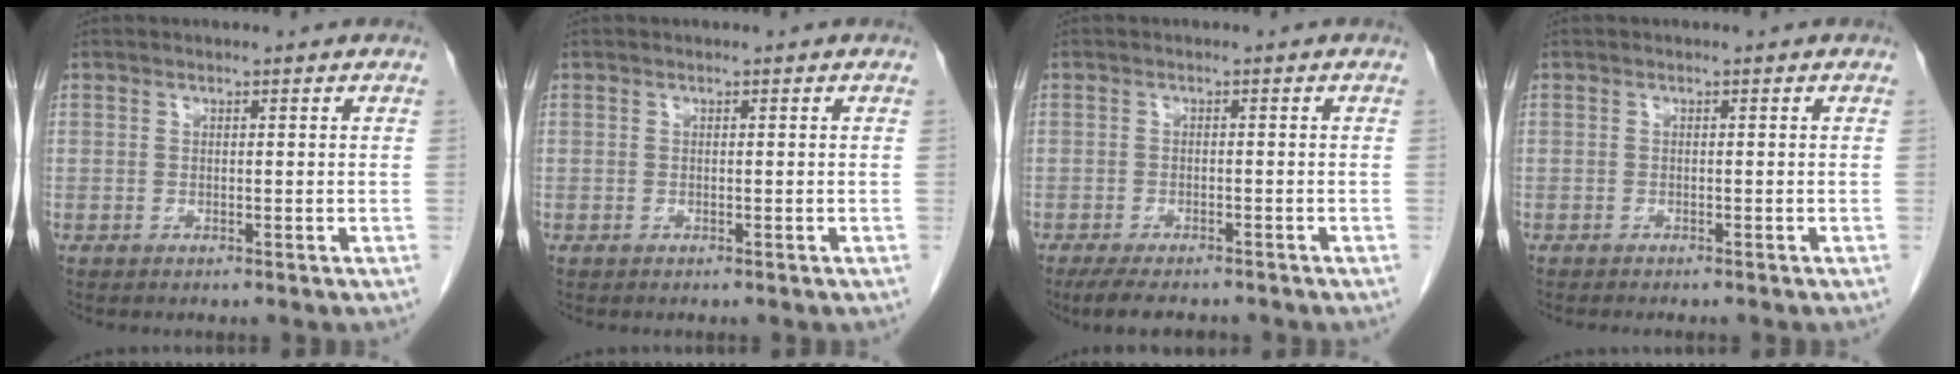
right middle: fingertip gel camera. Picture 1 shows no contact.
{"total": 0.0}
{"total": 7.0, "force": [-5.9, 1.9, 3.3], "torque": [-0.051, -0.010, -0.087]}
{"total": 2.8, "force": [-2.4, 0.4, 1.3], "torque": [-0.021, -0.005, -0.026]}